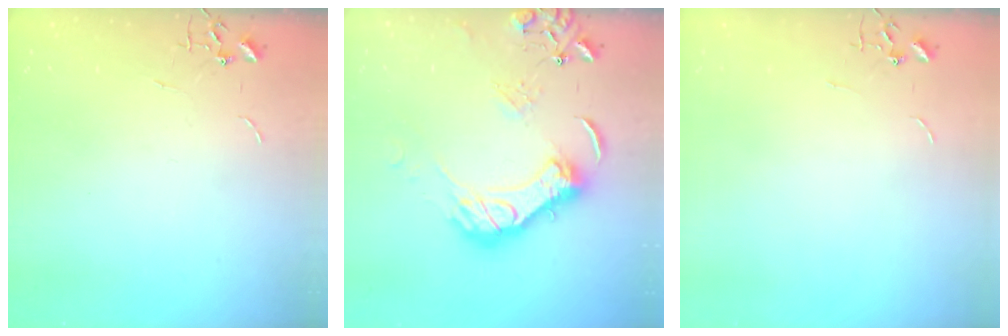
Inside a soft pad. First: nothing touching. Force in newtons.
{"total": 15.9, "press": 15.8, "slide": 1.9}
{"total": 0.0}